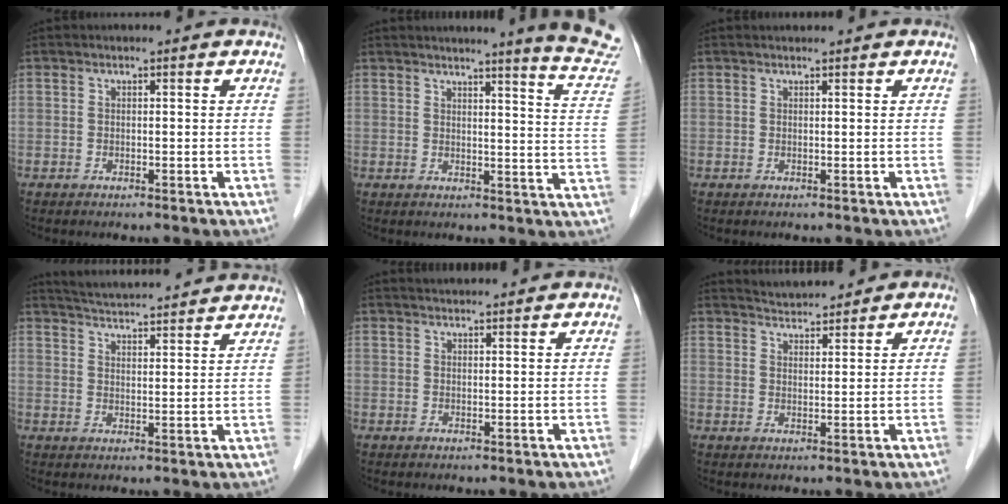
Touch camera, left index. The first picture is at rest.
{"total": 12.8, "force": [11.8, -1.4, 4.6], "torque": [-0.048, -0.082, 0.113]}
{"total": 1.1, "force": [1.0, 0.2, 0.4], "torque": [-0.008, 0.013, 0.018]}
{"total": 14.6, "force": [13.7, 0.7, 4.8], "torque": [-0.084, 0.025, 0.187]}
{"total": 2.7, "force": [2.6, 0.2, 0.5], "torque": [-0.009, 0.025, 0.042]}
{"total": 4.3, "force": [4.2, 0.8, 0.5], "torque": [-0.011, 0.019, 0.072]}